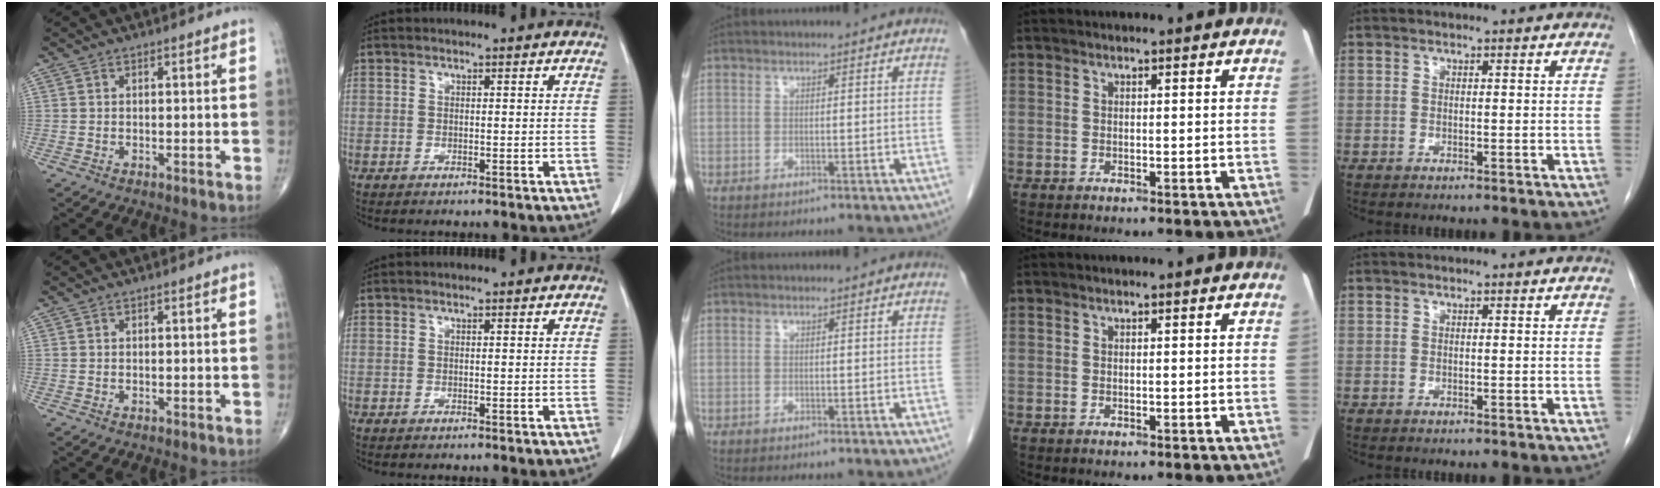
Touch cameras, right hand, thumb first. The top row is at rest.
{}